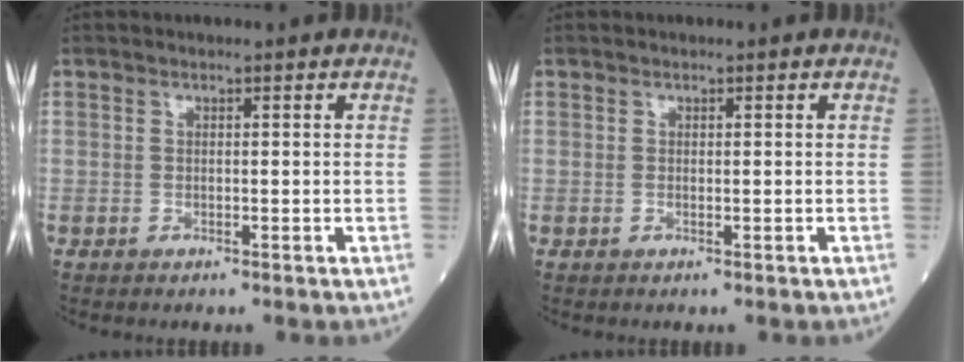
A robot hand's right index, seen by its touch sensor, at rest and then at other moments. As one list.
[{"total": 0.0}]